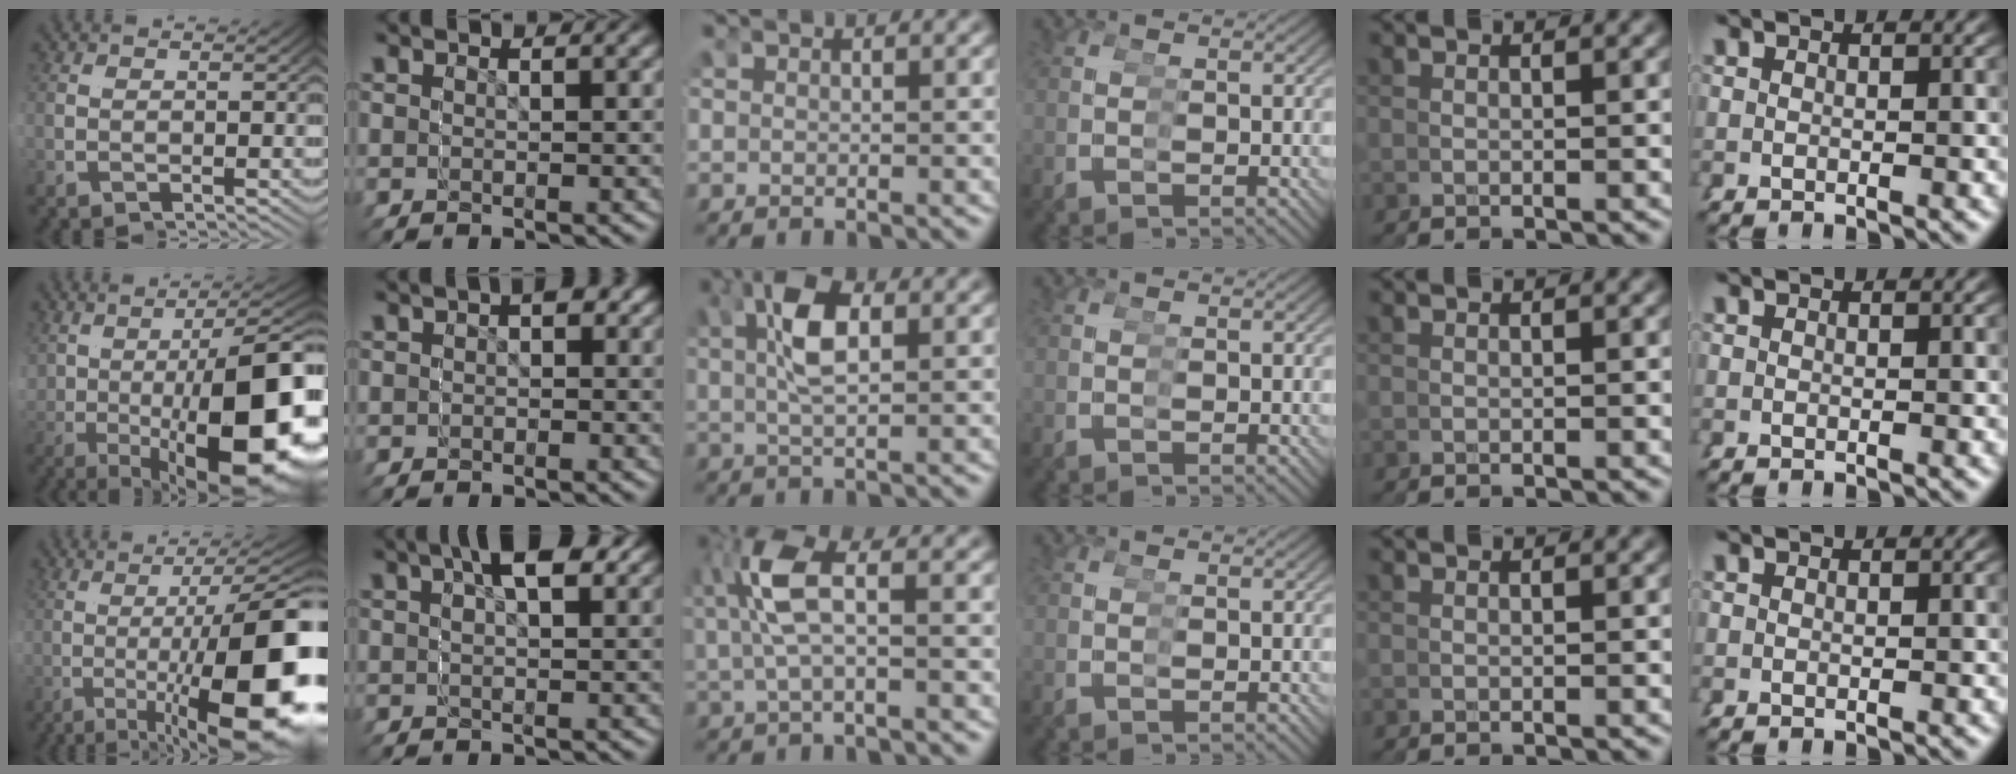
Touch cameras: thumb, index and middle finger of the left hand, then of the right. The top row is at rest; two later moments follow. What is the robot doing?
{"motion": "grasp_and_lifting", "object": "screwdriver"}